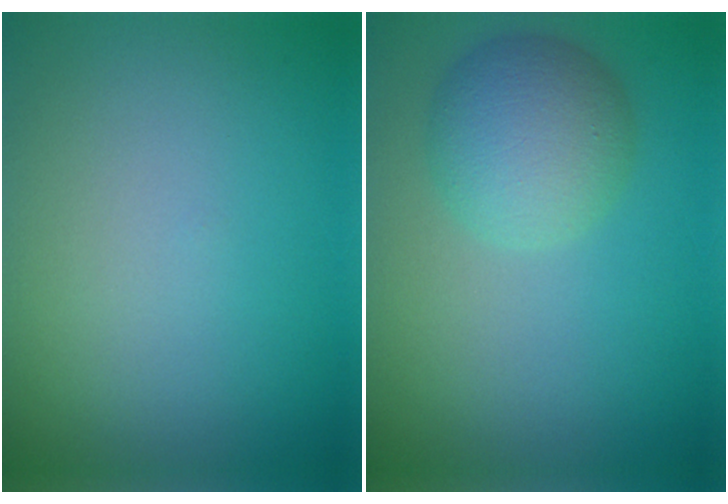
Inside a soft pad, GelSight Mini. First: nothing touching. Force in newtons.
{"total": 4.8, "press": 4.8, "slide": 0.2}